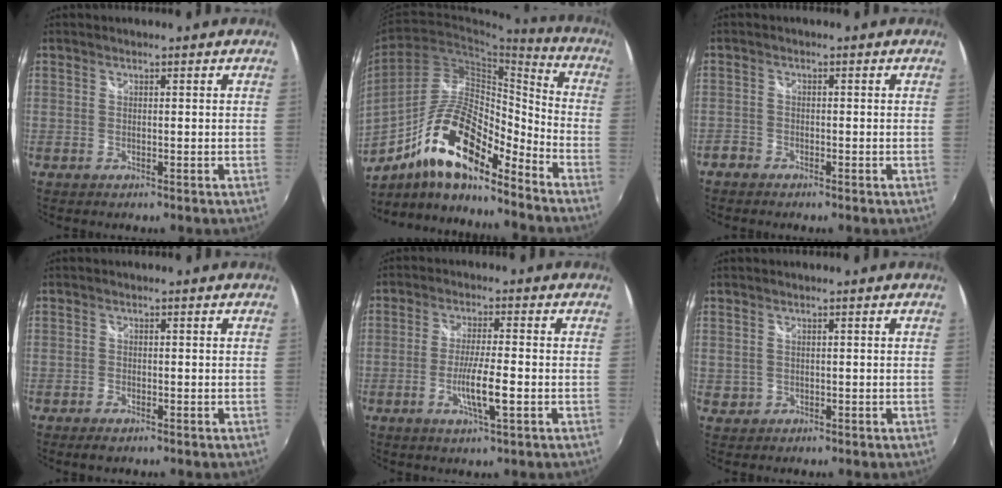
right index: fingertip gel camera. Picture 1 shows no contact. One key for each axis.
{"total": 17.8, "fx": -11.4, "fy": 5.3, "fz": 12.6, "tx": -0.229, "ty": 0.002, "tz": -0.213}
{"total": 2.3, "fx": -1.9, "fy": 1.2, "fz": 0.5, "tx": -0.018, "ty": -0.003, "tz": -0.039}
{"total": 1.6, "fx": -1.2, "fy": 0.6, "fz": 0.9, "tx": -0.023, "ty": -0.006, "tz": -0.024}
{"total": 6.7, "fx": -2.2, "fy": 0.4, "fz": 6.3, "tx": -0.117, "ty": -0.010, "tz": -0.039}
{"total": 1.5, "fx": 0.3, "fy": 1.4, "fz": 0.4, "tx": -0.006, "ty": 0.001, "tz": 0.007}